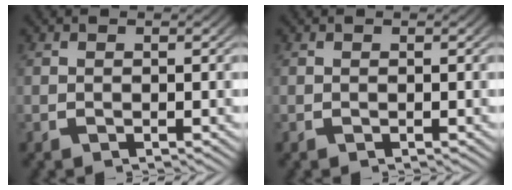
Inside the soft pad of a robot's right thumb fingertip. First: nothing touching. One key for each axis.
{"total": 0.0}